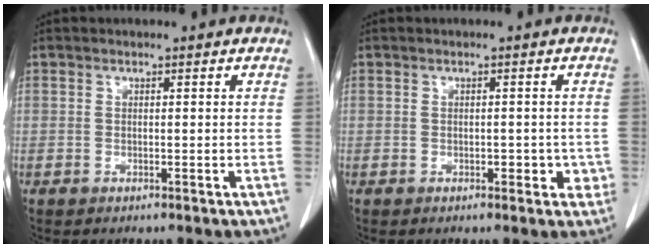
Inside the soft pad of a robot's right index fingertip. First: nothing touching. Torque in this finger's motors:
{"motor_torque": [0.46, -0.30, 0.18, 0.03]}